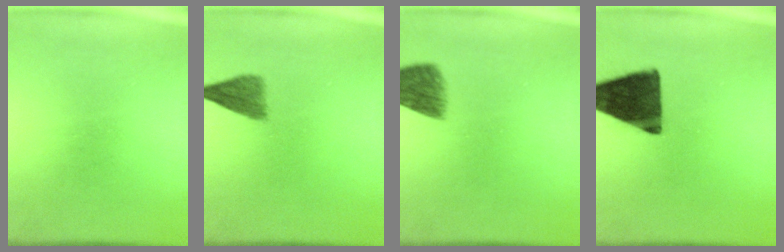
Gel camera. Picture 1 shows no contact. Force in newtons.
{"total": 3.6}
{"total": 5.9}
{"total": 14.5}